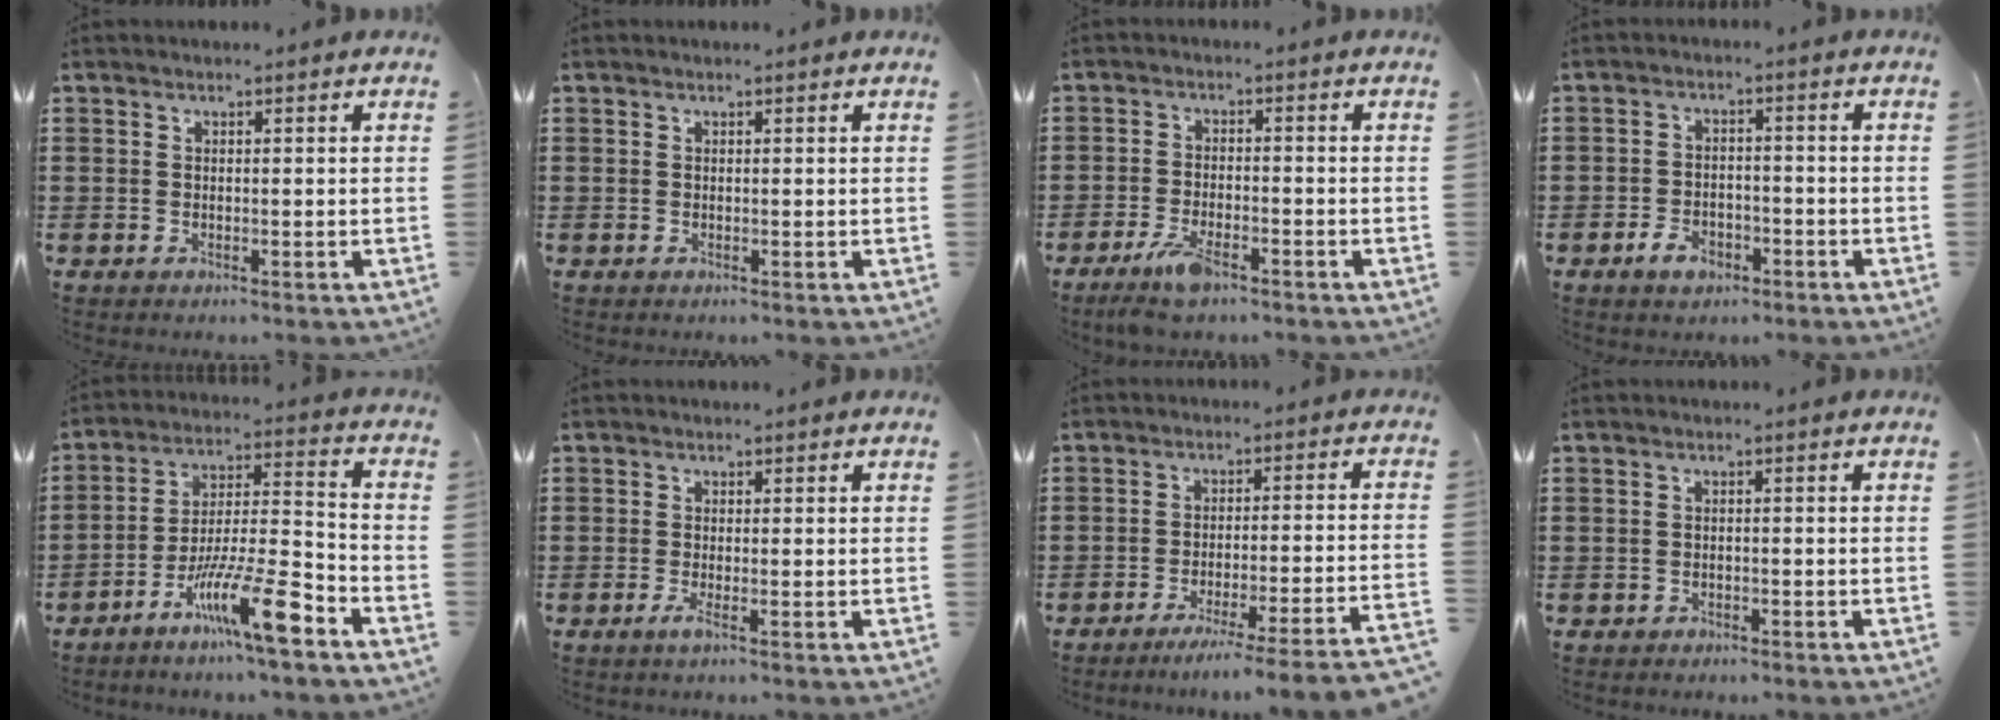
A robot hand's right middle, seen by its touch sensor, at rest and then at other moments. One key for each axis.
{"total": 0.0}
{"total": 4.9, "fx": -3.4, "fy": 1.5, "fz": 3.2, "tx": -0.071, "ty": -0.003, "tz": -0.066}
{"total": 3.9, "fx": -2.4, "fy": 2.1, "fz": 2.2, "tx": -0.039, "ty": 0.005, "tz": -0.045}
{"total": 12.6, "fx": -8.1, "fy": 1.6, "fz": 9.5, "tx": -0.170, "ty": 0.012, "tz": -0.150}
{"total": 1.3, "fx": -0.4, "fy": 0.0, "fz": 1.2, "tx": -0.021, "ty": -0.005, "tz": -0.007}
{"total": 5.1, "fx": -4.3, "fy": -1.0, "fz": 2.6, "tx": -0.042, "ty": -0.025, "tz": -0.086}
{"total": 0.9, "fx": -0.8, "fy": 0.3, "fz": 0.1, "tx": -0.004, "ty": 0.000, "tz": -0.018}